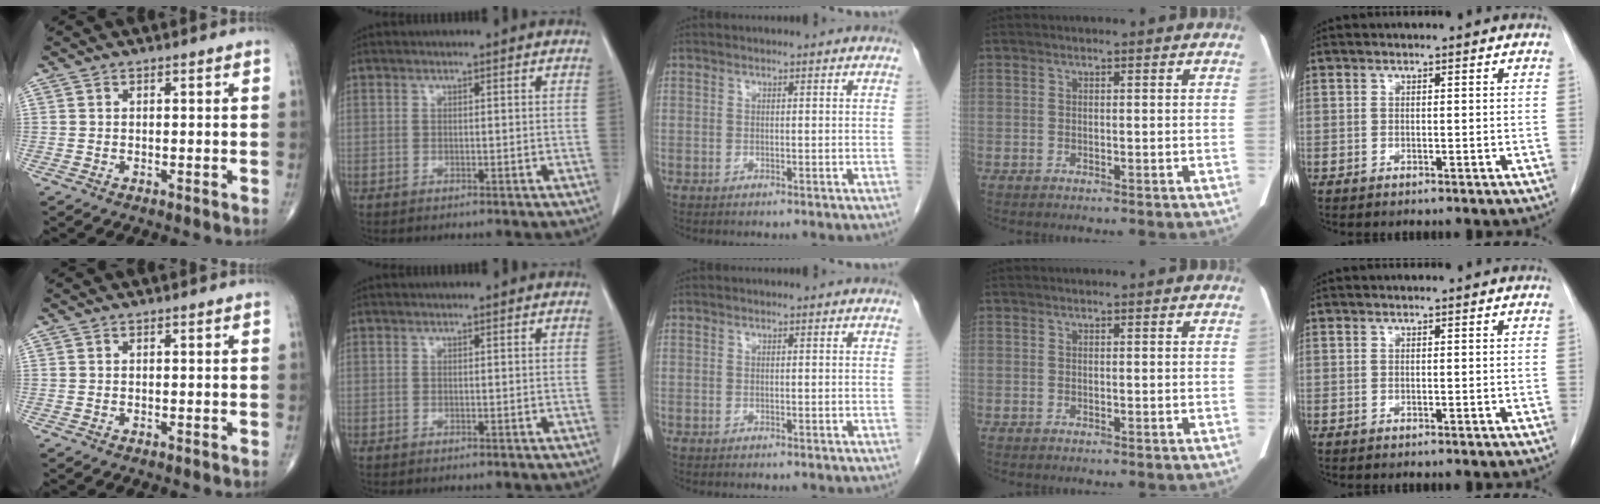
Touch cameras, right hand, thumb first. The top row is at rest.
{}